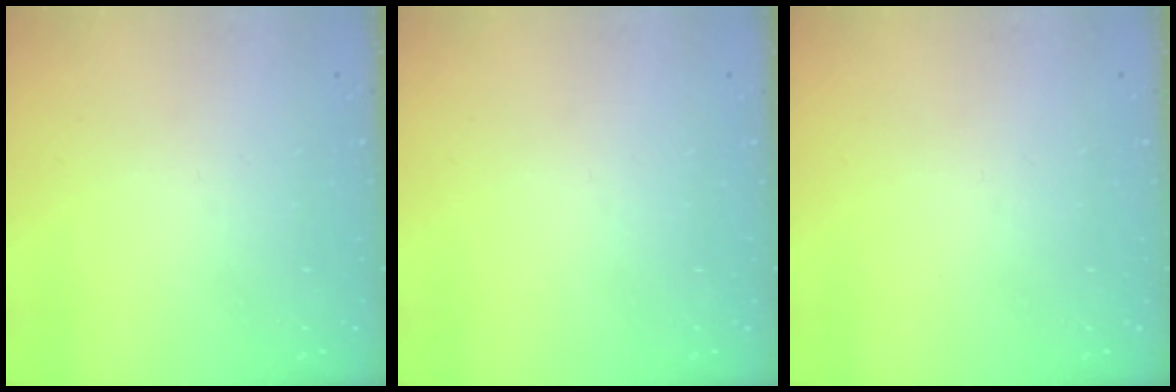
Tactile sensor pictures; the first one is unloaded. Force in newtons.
{"total": 0.0}
{"total": 0.0}